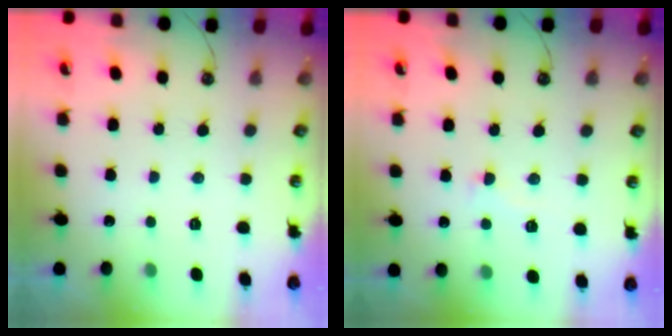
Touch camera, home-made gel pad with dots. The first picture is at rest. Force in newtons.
{"total": 3.0, "press": 2.9, "slide": 0.7}